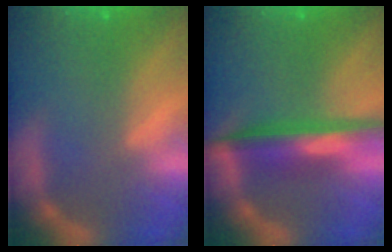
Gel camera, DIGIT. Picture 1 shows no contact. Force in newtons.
{"total": 6.0}